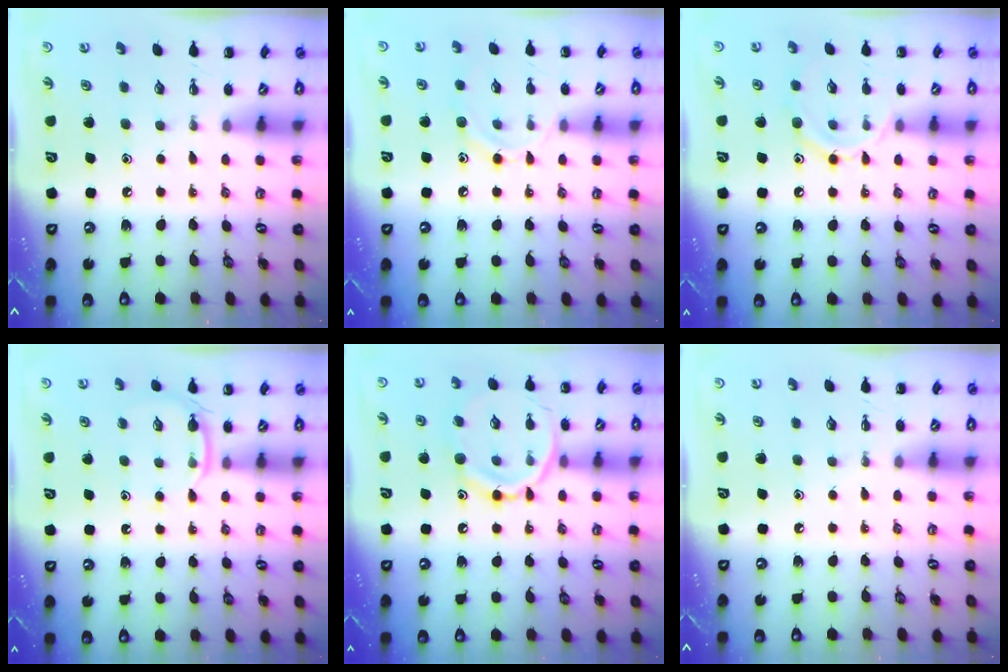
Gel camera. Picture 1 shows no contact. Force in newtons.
{"total": 7.7, "press": 7.6, "slide": 1.0}
{"total": 10.9, "press": 10.8, "slide": 1.1}
{"total": 5.3, "press": 5.1, "slide": 1.5}
{"total": 14.4, "press": 14.4, "slide": 0.9}
{"total": 0.0}